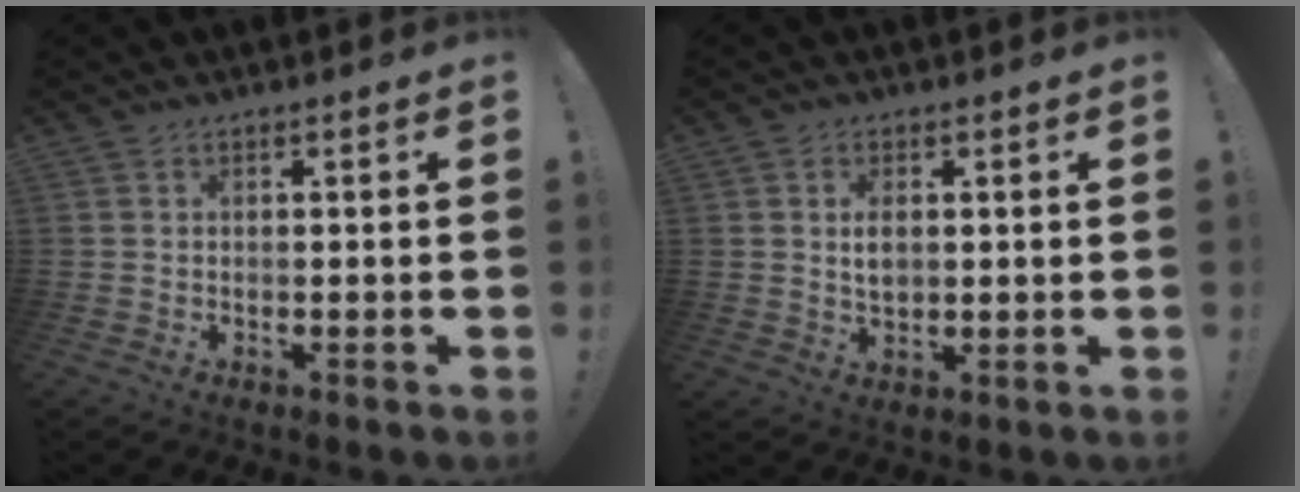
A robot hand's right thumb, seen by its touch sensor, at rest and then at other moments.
{"total": 4.3, "force": [0.9, 2.8, 3.1], "torque": [-0.044, 0.000, 0.012]}